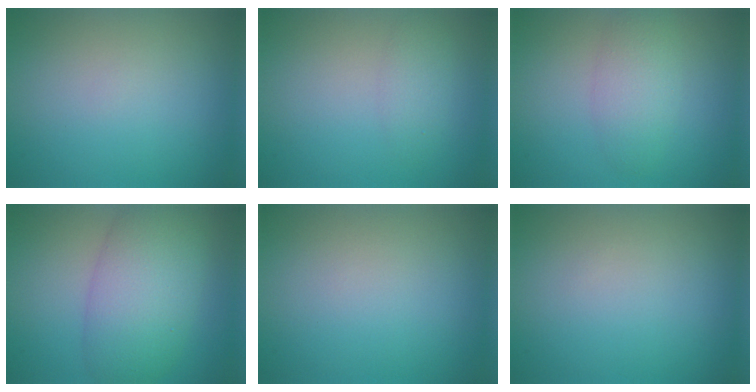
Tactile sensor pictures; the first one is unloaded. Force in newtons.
{"total": 1.7, "press": 1.7, "slide": 0.1}
{"total": 3.2, "press": 3.2, "slide": 0.1}
{"total": 7.8, "press": 7.7, "slide": 0.4}
{"total": 0.0}
{"total": 0.0}